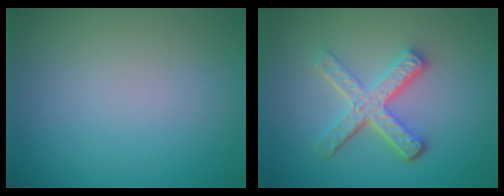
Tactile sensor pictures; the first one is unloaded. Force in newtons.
{"total": 4.9, "press": 3.5, "slide": 3.4}